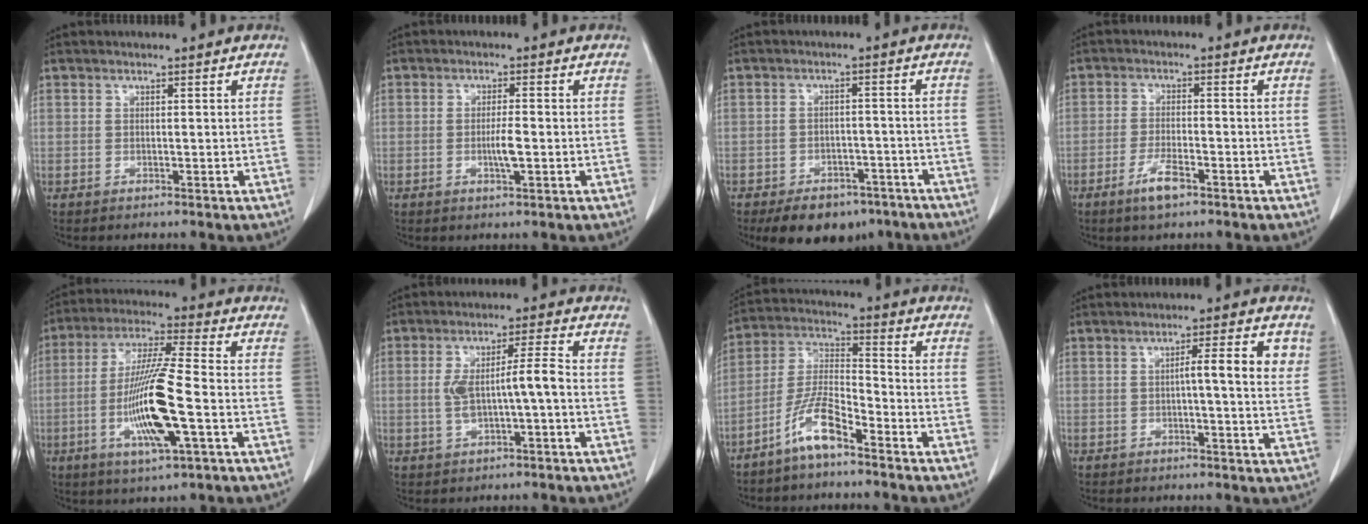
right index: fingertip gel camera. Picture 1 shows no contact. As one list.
[{"total": 3.1, "force": [-0.7, 0.3, 3.0], "torque": [-0.060, -0.003, -0.013]}, {"total": 10.3, "force": [-7.5, 5.6, 4.2], "torque": [-0.053, 0.011, -0.107]}, {"total": 4.5, "force": [-2.8, 0.9, 3.4], "torque": [-0.068, -0.002, -0.048]}, {"total": 14.0, "force": [-3.6, 0.8, 13.5], "torque": [-0.269, -0.013, -0.069]}, {"total": 6.7, "force": [-0.8, 0.6, 6.6], "torque": [-0.127, 0.017, -0.012]}, {"total": 8.5, "force": [-5.7, 1.7, 6.1], "torque": [-0.134, -0.002, -0.117]}, {"total": 5.7, "force": [1.2, 0.5, 5.5], "torque": [-0.079, 0.008, 0.011]}]